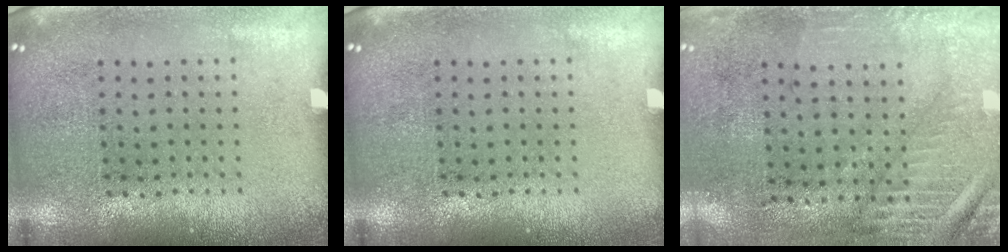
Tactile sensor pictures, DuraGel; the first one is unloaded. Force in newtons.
{"total": 0.0}
{"total": 3.0, "press": 2.4, "slide": 1.6}